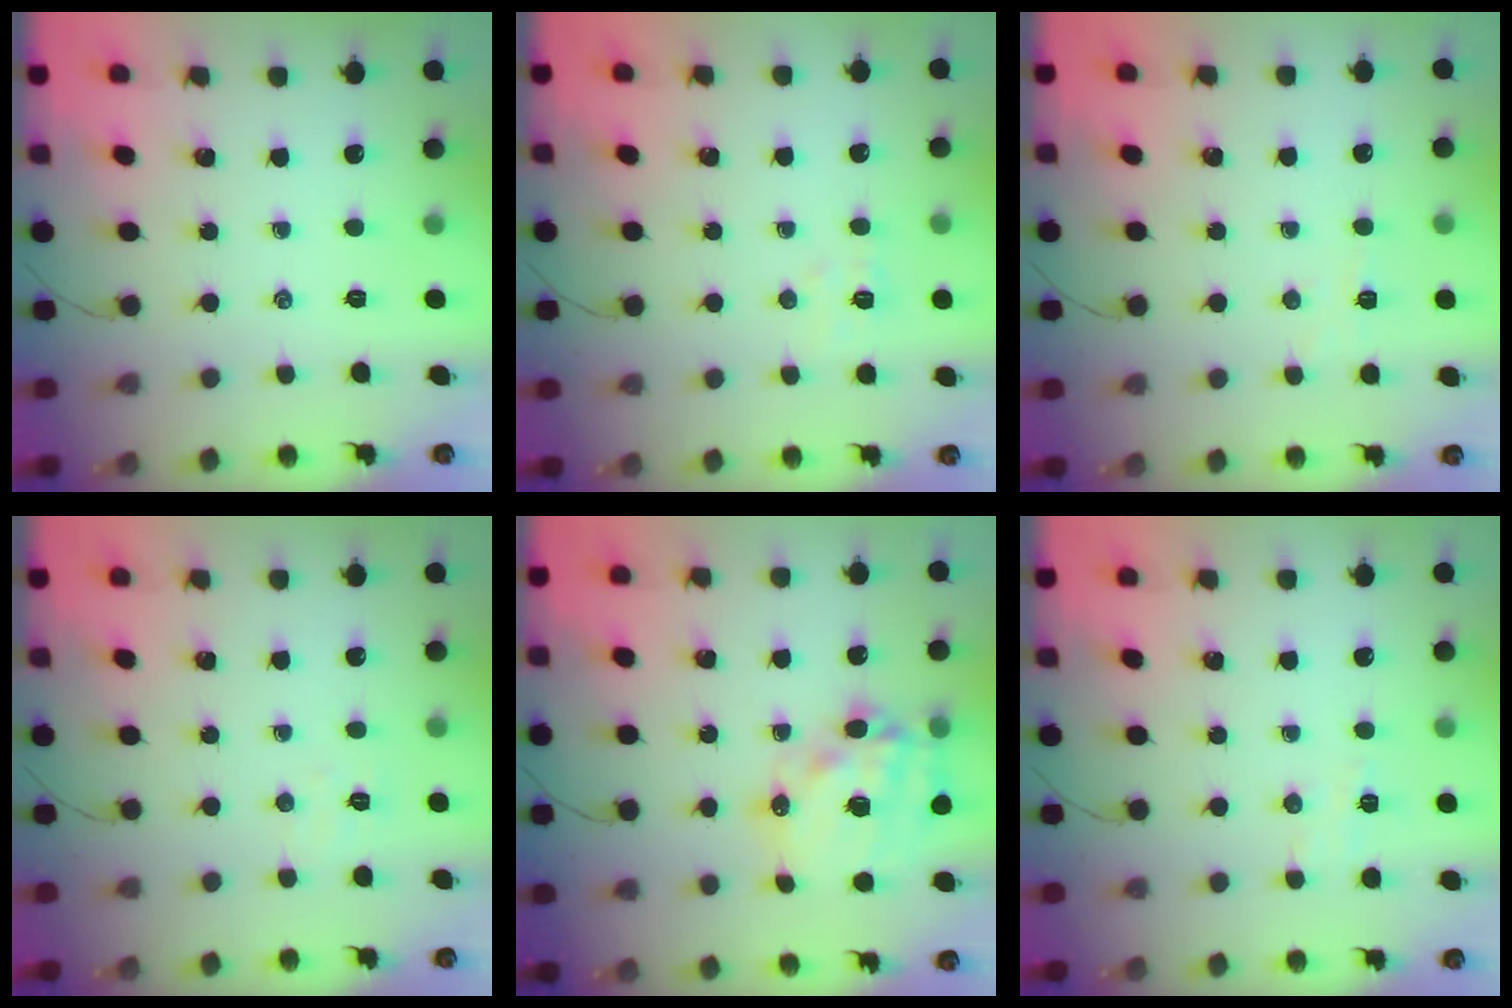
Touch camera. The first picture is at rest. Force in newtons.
{"total": 4.2, "press": 4.0, "slide": 1.2}
{"total": 2.9, "press": 2.7, "slide": 0.8}
{"total": 4.2, "press": 4.0, "slide": 1.0}
{"total": 18.3, "press": 17.8, "slide": 4.1}
{"total": 4.7, "press": 4.5, "slide": 1.3}